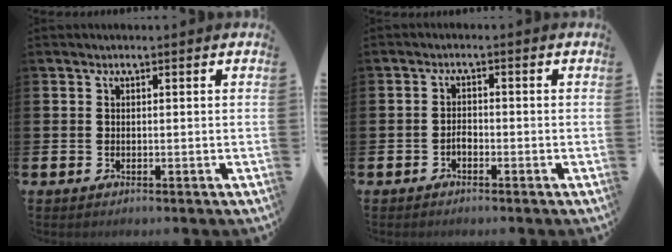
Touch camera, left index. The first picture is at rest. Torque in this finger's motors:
{"motor_torque": [0.29, 0.21, 0.11, 0.04]}